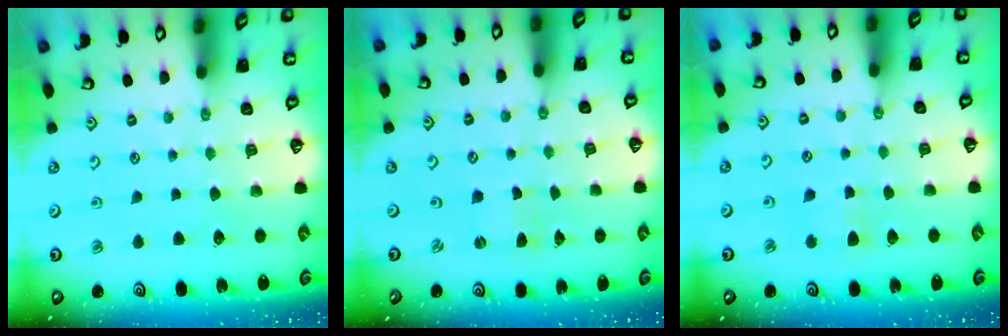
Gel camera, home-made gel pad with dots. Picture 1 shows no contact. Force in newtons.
{"total": 0.6, "press": 0.6, "slide": 0.1}
{"total": 3.3, "press": 3.2, "slide": 0.7}